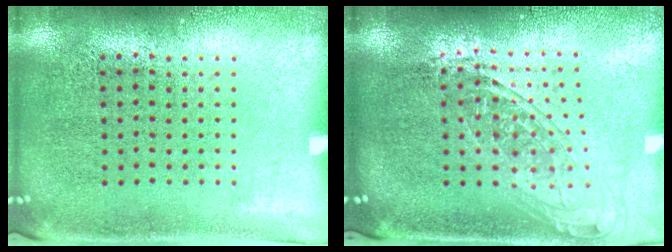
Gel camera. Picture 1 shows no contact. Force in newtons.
{"total": 1.5, "press": 1.3, "slide": 0.9}